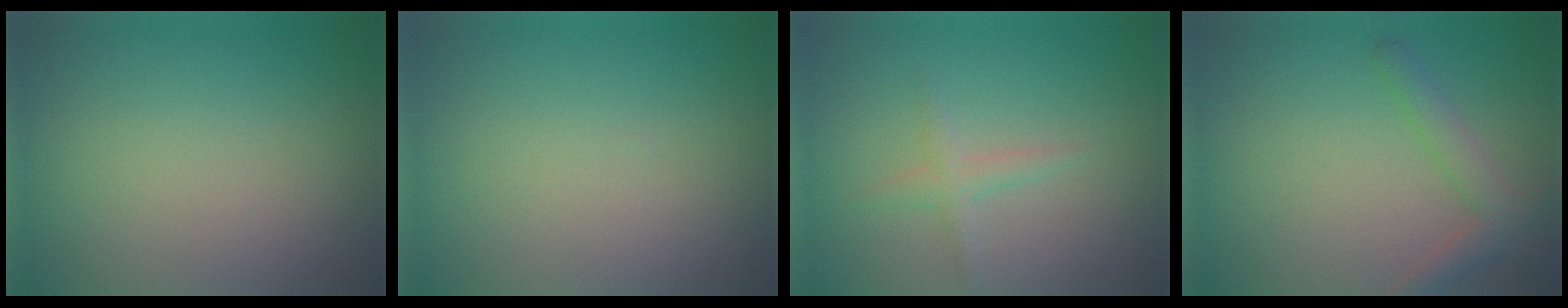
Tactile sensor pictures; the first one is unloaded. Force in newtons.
{"total": 0.0}
{"total": 1.5, "press": 1.5, "slide": 0.1}
{"total": 2.6, "press": 2.6, "slide": 0.2}